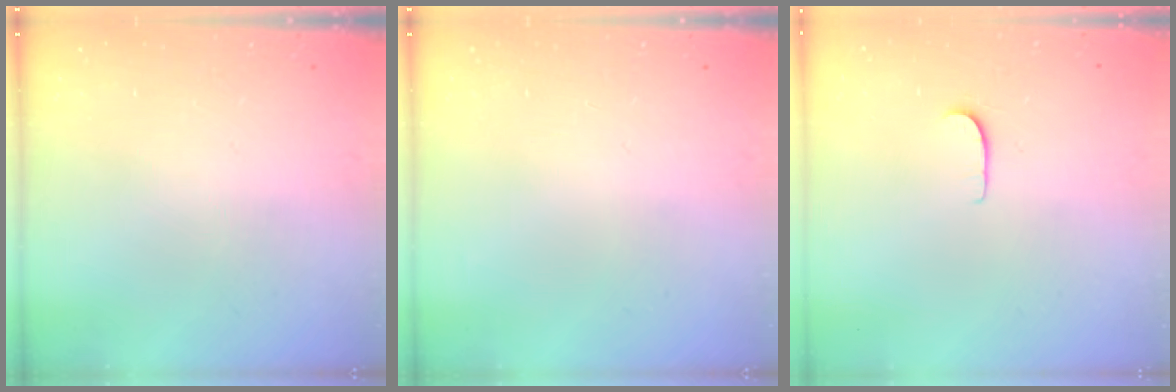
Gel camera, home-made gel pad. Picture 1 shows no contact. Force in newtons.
{"total": 0.0}
{"total": 4.2, "press": 4.2, "slide": 0.4}